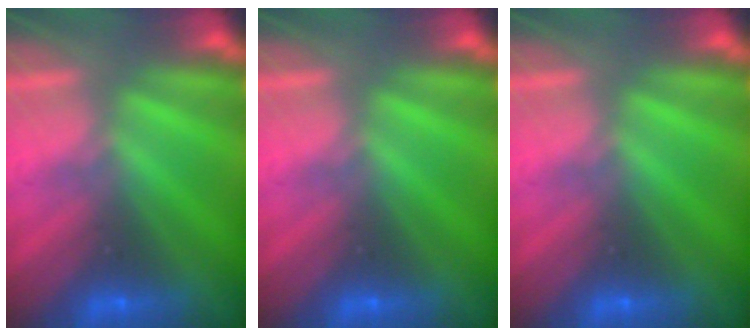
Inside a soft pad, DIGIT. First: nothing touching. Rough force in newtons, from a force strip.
{"total": 0.0}
{"total": 0.0}